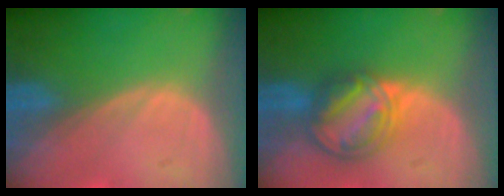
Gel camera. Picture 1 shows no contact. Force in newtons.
{"total": 8.0, "press": 6.9, "slide": 4.0}